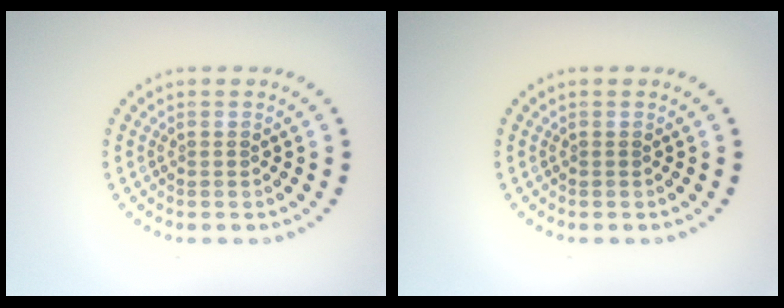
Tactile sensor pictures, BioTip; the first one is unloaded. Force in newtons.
{"total": 0.0}